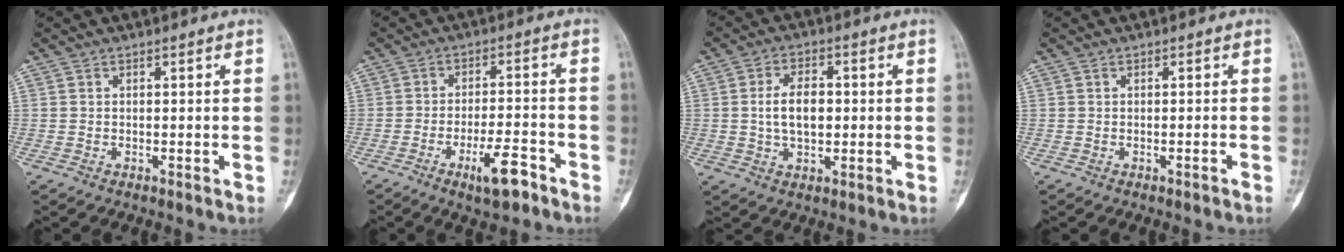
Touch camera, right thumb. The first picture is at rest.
{"total": 7.4, "force": [-4.4, 2.1, 5.6], "torque": [-0.092, 0.025, -0.069]}
{"total": 7.4, "force": [0.2, 4.5, 5.9], "torque": [-0.096, 0.010, 0.002]}
{"total": 0.7, "force": [-0.4, 0.0, 0.5], "torque": [-0.017, 0.006, -0.002]}